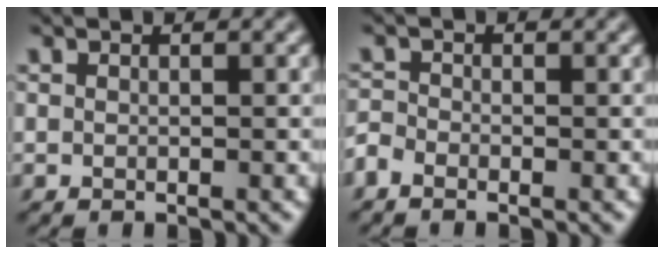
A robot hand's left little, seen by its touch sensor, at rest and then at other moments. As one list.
[{"total": 1.6, "force": [-1.2, 0.9, 0.6], "torque": [-0.019, 0.001, -0.026]}]